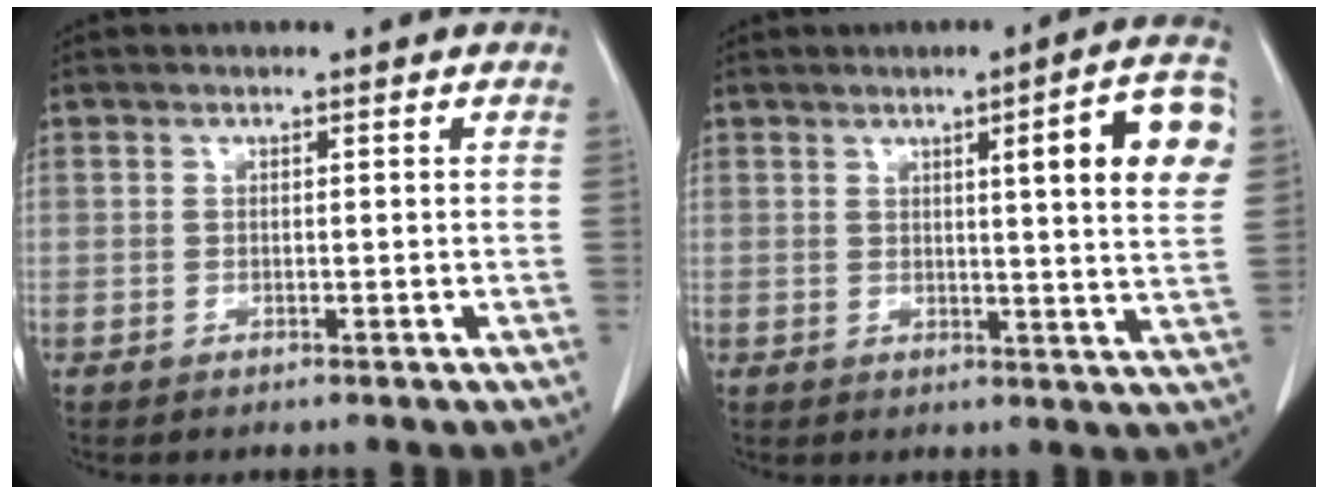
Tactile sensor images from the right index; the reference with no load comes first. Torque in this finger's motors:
{"motor_torque": [0.41, 0.23, 0.20, 0.04]}